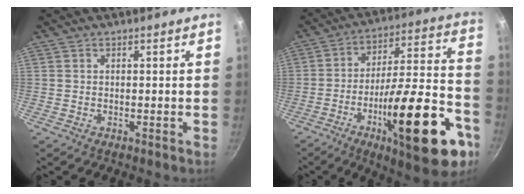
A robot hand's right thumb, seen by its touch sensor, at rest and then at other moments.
{"total": 27.5, "force": [-11.6, 8.2, 23.5], "torque": [-0.306, 0.053, -0.178]}